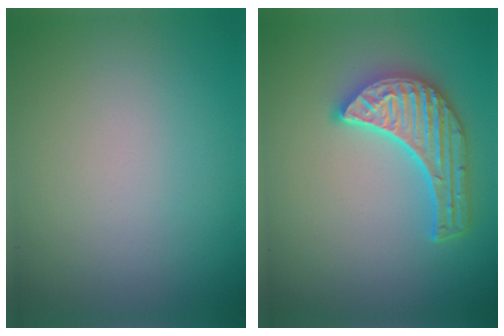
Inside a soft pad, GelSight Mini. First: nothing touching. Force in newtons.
{"total": 5.4, "press": 4.5, "slide": 3.0}